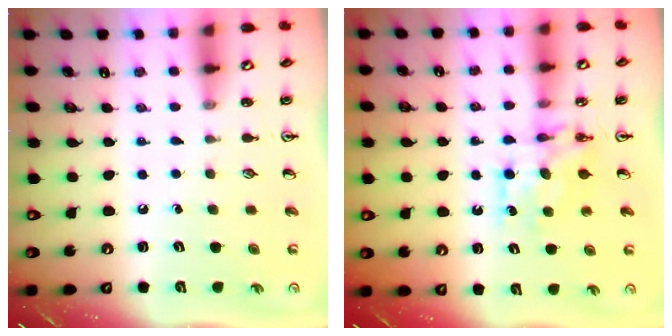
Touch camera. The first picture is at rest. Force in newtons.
{"total": 7.9, "press": 7.9, "slide": 0.5}